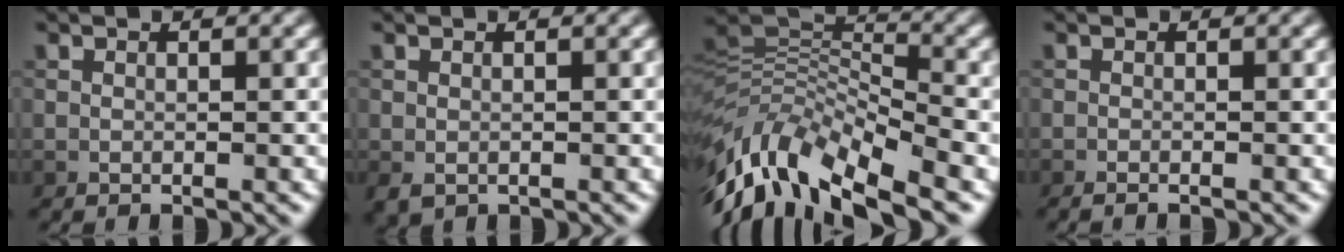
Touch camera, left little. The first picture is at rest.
{"total": 1.0, "force": [-0.4, 0.7, 0.5], "torque": [-0.014, -0.008, -0.003]}
{"total": 10.8, "force": [-5.6, 4.5, 8.0], "torque": [-0.154, 0.011, -0.114]}
{"total": 1.0, "force": [-0.8, 0.2, 0.6], "torque": [0.001, -0.004, -0.016]}